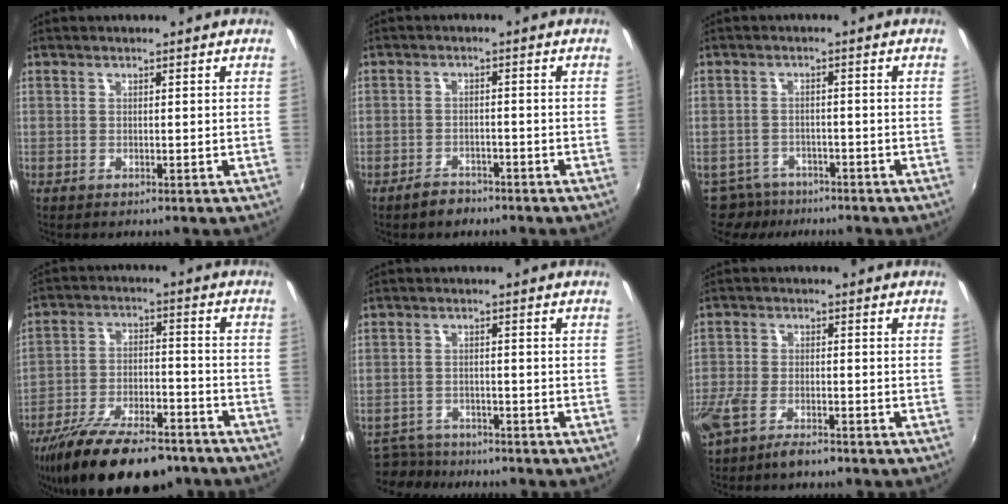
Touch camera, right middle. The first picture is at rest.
{"total": 3.7, "force": [-3.0, 1.9, 1.1], "torque": [-0.033, 0.005, -0.045]}
{"total": 6.8, "force": [-5.6, 3.7, 1.0], "torque": [-0.037, -0.005, -0.090]}
{"total": 21.1, "force": [-16.1, 7.4, 11.4], "torque": [-0.219, -0.030, -0.249]}
{"total": 6.6, "force": [-6.1, 2.6, 0.9], "torque": [-0.037, -0.006, -0.102]}
{"total": 8.8, "force": [-6.1, 3.6, 5.2], "torque": [-0.133, -0.024, -0.116]}